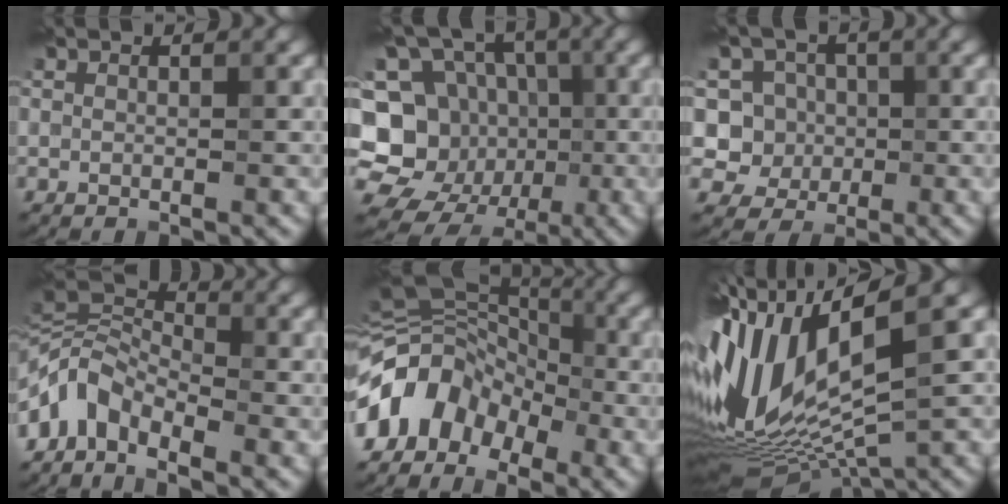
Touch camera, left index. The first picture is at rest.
{"total": 14.4, "force": [-2.1, 13.0, 5.8], "torque": [-0.150, 0.015, -0.041]}
{"total": 5.0, "force": [0.1, 4.7, 1.6], "torque": [-0.010, 0.010, -0.021]}
{"total": 5.3, "force": [-3.4, 3.0, 2.8], "torque": [-0.048, 0.005, -0.086]}
{"total": 8.4, "force": [-4.2, 5.8, 4.5], "torque": [-0.075, 0.009, -0.097]}
{"total": 14.4, "force": [-0.1, 4.8, 13.6], "torque": [-0.301, -0.004, 0.018]}